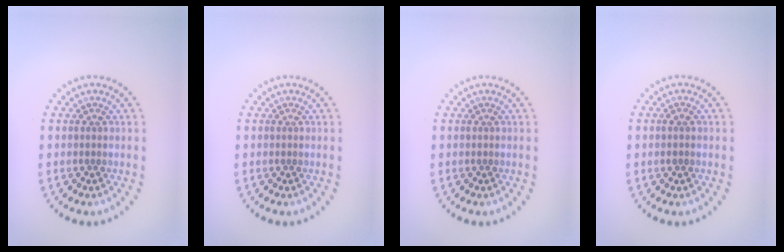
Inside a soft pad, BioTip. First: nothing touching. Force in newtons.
{"total": 0.0}
{"total": 0.0}
{"total": 0.9, "press": 0.8, "slide": 0.2}